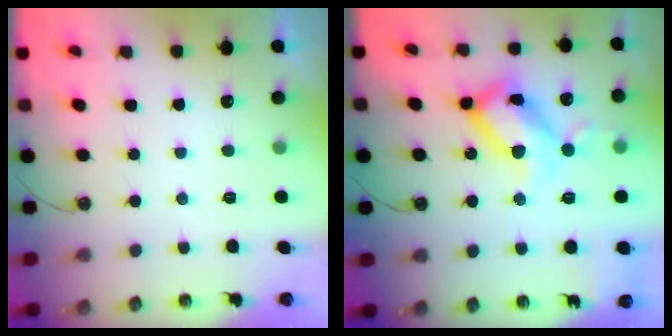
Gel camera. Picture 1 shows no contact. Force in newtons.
{"total": 20.9, "press": 20.8, "slide": 2.2}